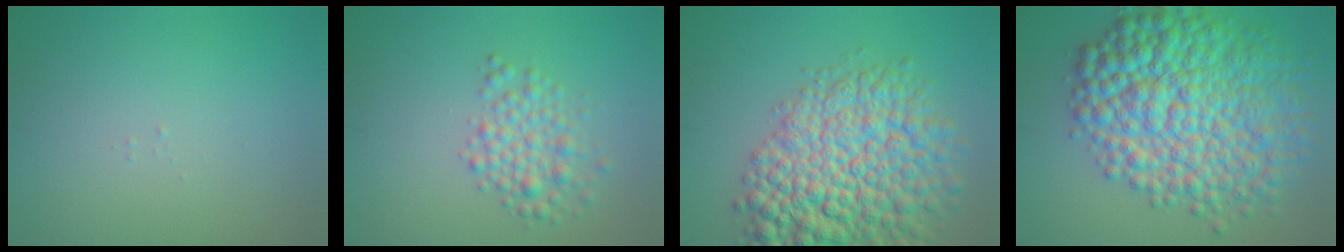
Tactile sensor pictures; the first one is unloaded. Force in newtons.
{"total": 2.9, "press": 2.9, "slide": 0.1}
{"total": 10.8, "press": 10.8, "slide": 0.4}
{"total": 12.1, "press": 12.1, "slide": 0.1}